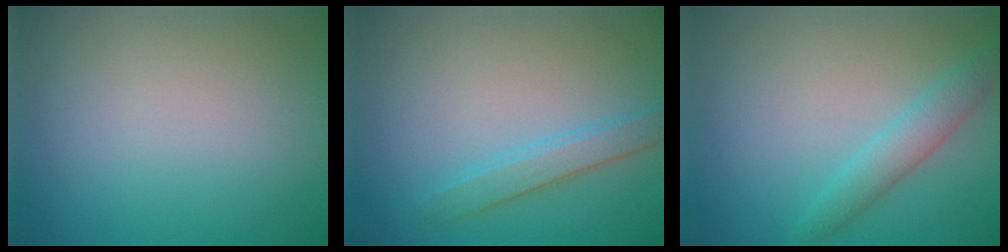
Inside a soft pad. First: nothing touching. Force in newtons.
{"total": 2.3, "press": 2.3, "slide": 0.1}
{"total": 2.6, "press": 2.6, "slide": 0.0}